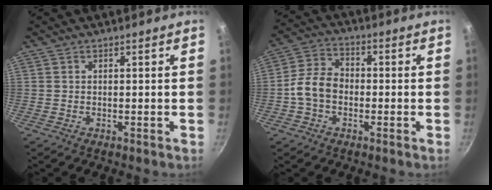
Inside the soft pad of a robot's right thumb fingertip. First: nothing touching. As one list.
[{"total": 7.8, "force": [-1.6, 5.9, 4.9], "torque": [-0.073, 0.029, -0.044]}]